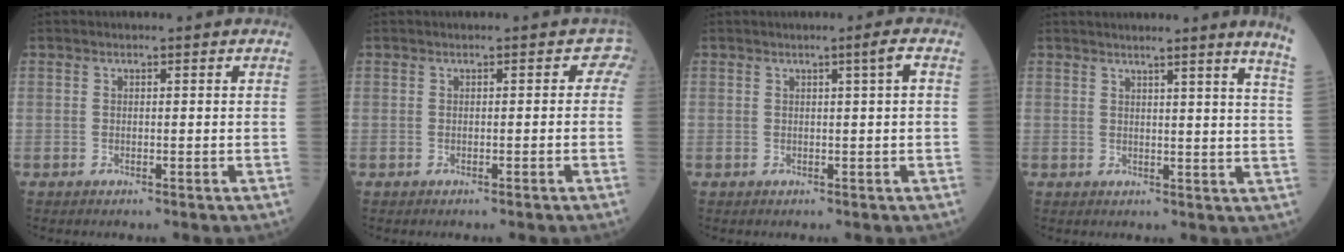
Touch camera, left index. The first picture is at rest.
{"total": 0.9, "force": [-0.1, 0.8, 0.3], "torque": [0.016, 0.010, -0.008]}
{"total": 1.5, "force": [0.4, -0.4, 1.3], "torque": [-0.021, 0.001, 0.006]}
{"total": 9.1, "force": [7.4, -2.5, 4.7], "torque": [-0.050, -0.058, 0.064]}